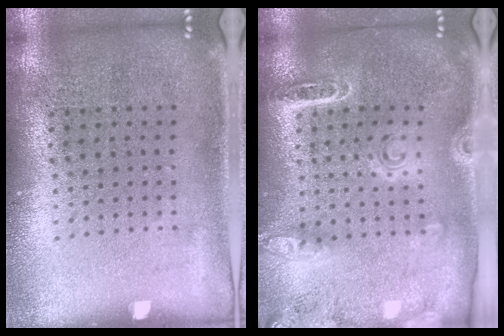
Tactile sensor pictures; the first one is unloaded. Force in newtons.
{"total": 1.7, "press": 1.7, "slide": 0.1}